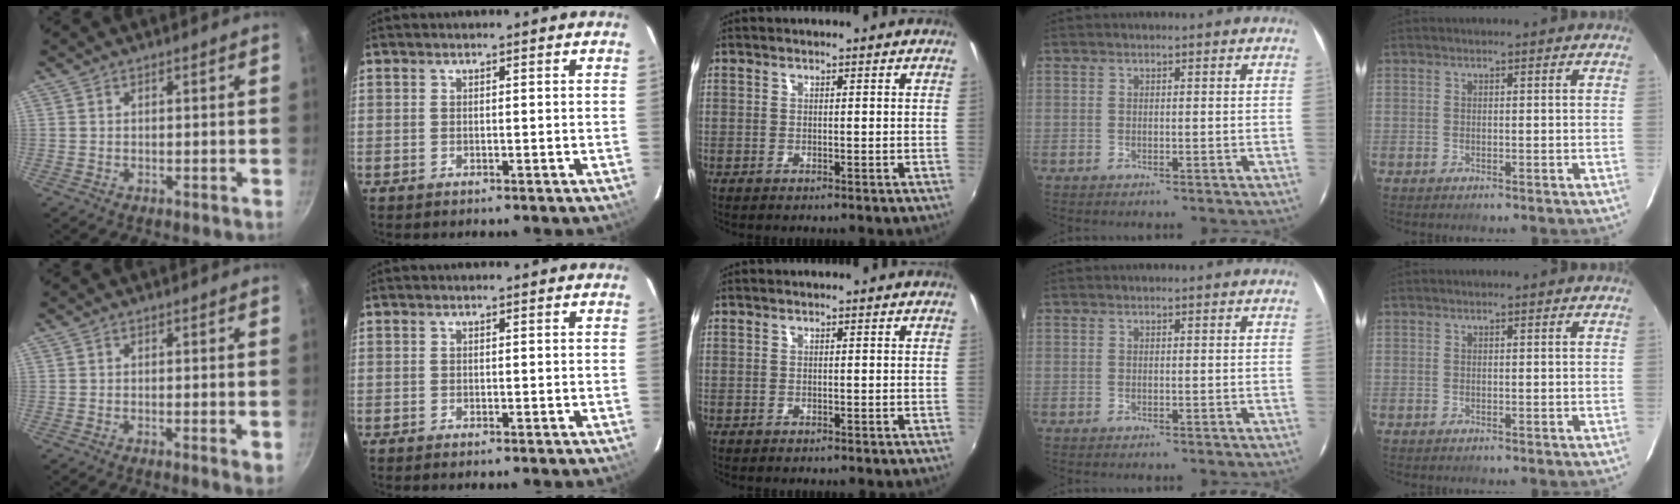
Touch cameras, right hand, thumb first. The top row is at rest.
{"thumb": {"total": 2.2, "force": [-0.5, 0.1, 2.1], "torque": [-0.034, -0.008, -0.010]}}